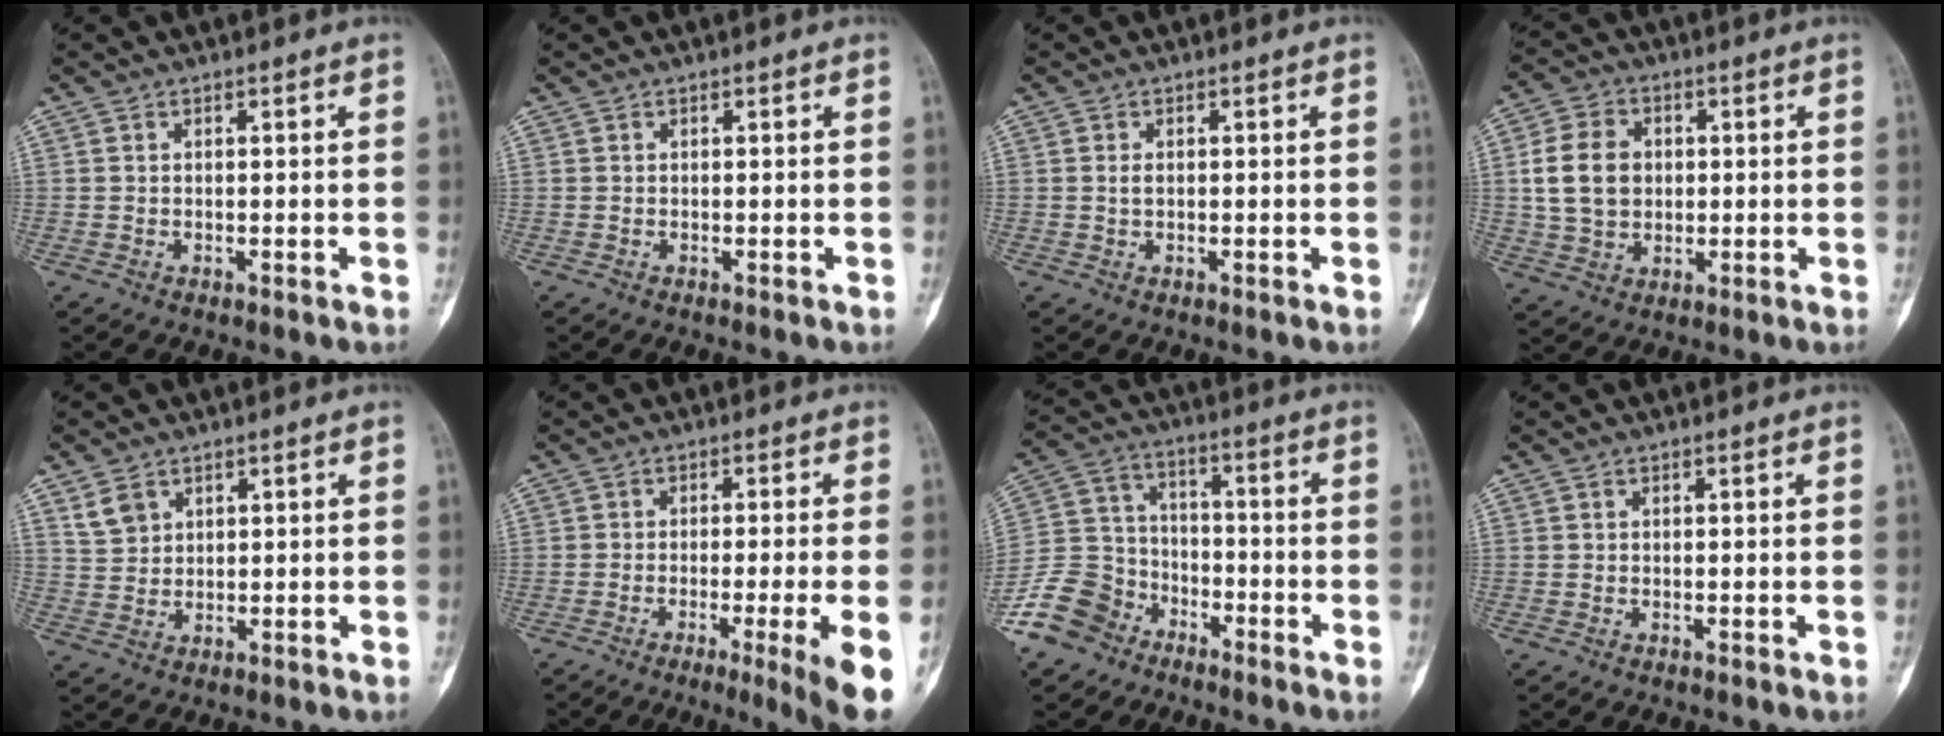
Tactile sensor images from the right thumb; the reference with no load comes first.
{"total": 0.0}
{"total": 1.1, "force": [0.1, 0.7, 0.8], "torque": [-0.015, 0.001, 0.001]}
{"total": 10.3, "force": [1.1, 8.0, 6.4], "torque": [-0.100, 0.008, 0.022]}
{"total": 4.1, "force": [2.5, 2.9, 1.5], "torque": [-0.019, -0.011, 0.057]}
{"total": 10.2, "force": [-4.2, -0.2, 9.2], "torque": [-0.139, -0.016, -0.063]}
{"total": 12.0, "force": [-8.1, 8.0, 3.6], "torque": [-0.064, 0.054, -0.166]}
{"total": 0.0}